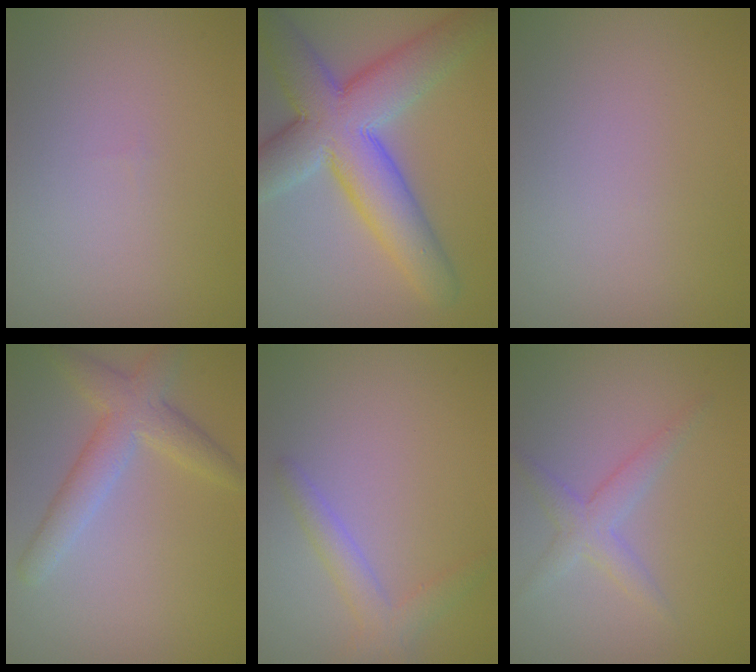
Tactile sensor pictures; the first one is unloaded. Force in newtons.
{"total": 10.9, "press": 10.9, "slide": 0.6}
{"total": 0.0}
{"total": 4.1, "press": 4.1, "slide": 0.1}
{"total": 2.3, "press": 2.3, "slide": 0.1}
{"total": 2.5, "press": 2.5, "slide": 0.1}